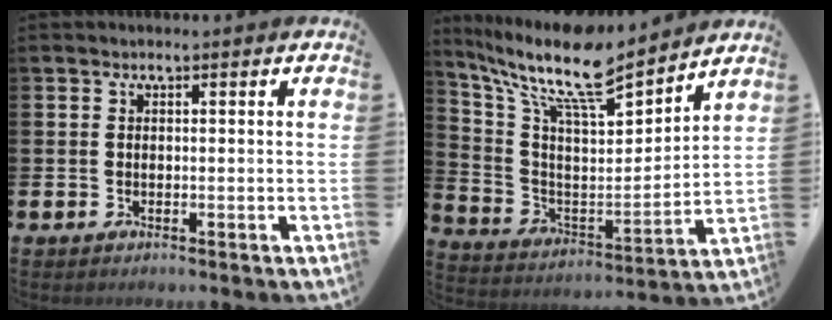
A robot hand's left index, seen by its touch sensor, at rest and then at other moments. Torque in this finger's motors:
{"motor_torque": [0.51, -0.57, 1.05, 0.21]}